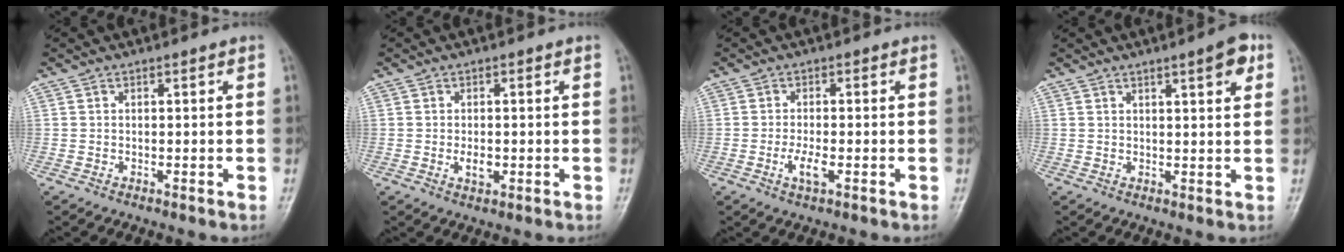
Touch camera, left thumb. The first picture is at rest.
{"total": 2.8, "force": [-0.5, 1.7, 2.1], "torque": [-0.028, -0.002, -0.007]}
{"total": 3.6, "force": [-1.2, 1.5, 3.1], "torque": [-0.060, 0.000, -0.024]}
{"total": 4.9, "force": [2.6, 1.1, 4.0], "torque": [-0.045, -0.009, 0.033]}